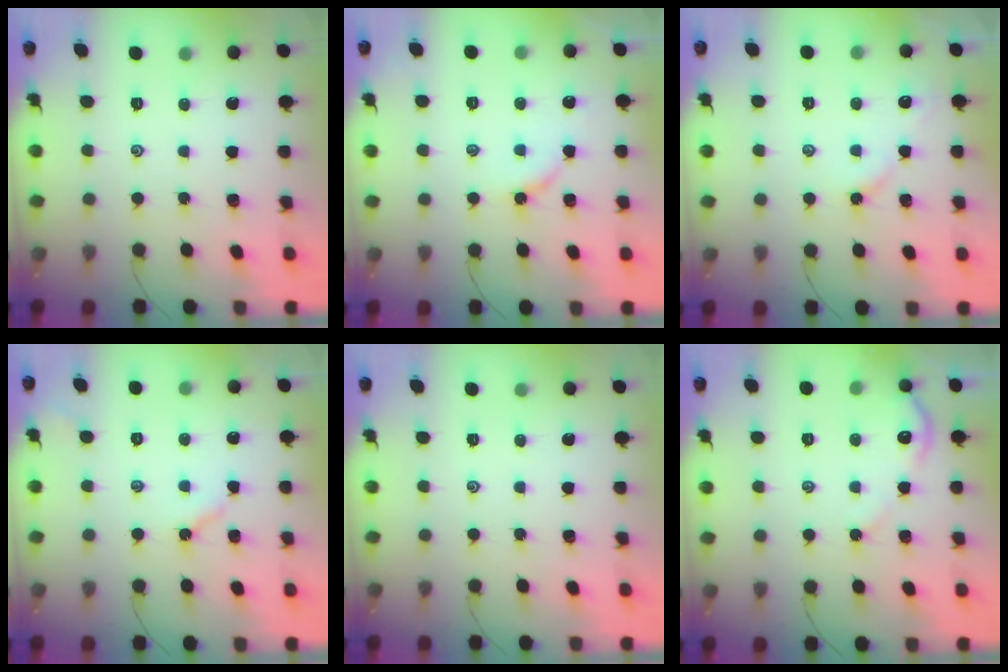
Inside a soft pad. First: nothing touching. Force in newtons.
{"total": 4.4, "press": 4.4, "slide": 0.5}
{"total": 5.5, "press": 5.4, "slide": 0.6}
{"total": 3.8, "press": 3.7, "slide": 0.9}
{"total": 0.0}
{"total": 5.3, "press": 5.2, "slide": 0.5}